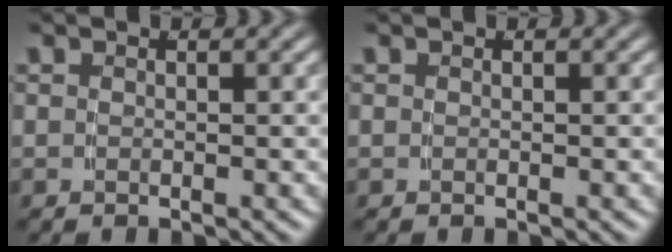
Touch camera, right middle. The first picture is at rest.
{"total": 0.0}